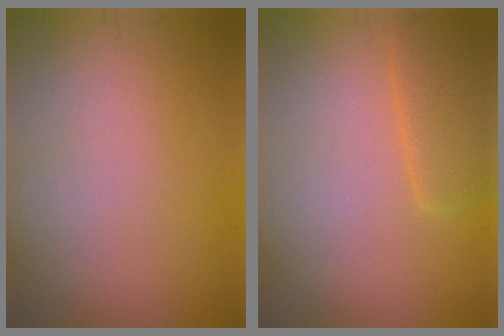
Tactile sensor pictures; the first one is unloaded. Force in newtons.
{"total": 2.5, "press": 2.5, "slide": 0.3}